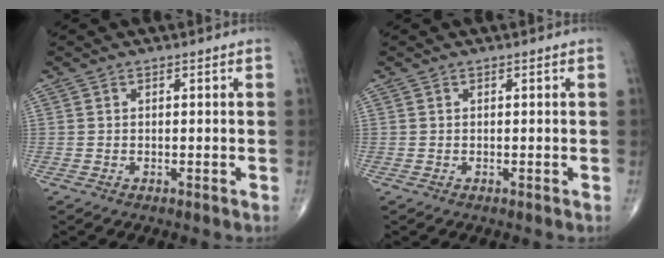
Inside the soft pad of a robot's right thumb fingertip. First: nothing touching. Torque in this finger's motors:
{"motor_torque": [0.00, 0.00, 0.00, 0.00, 0.00]}